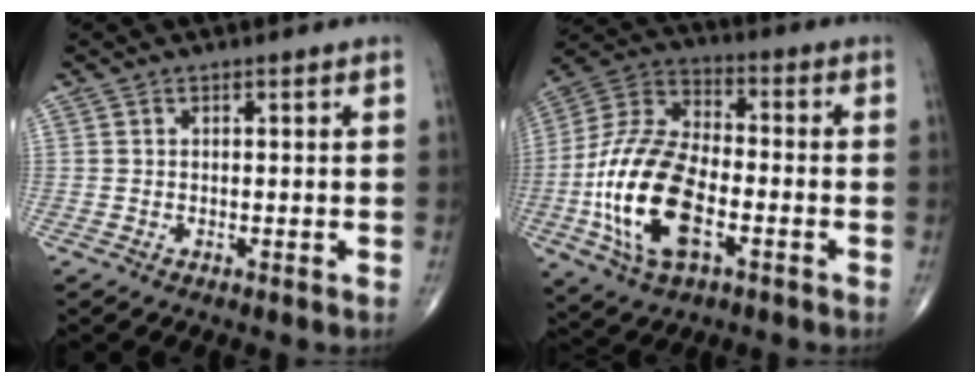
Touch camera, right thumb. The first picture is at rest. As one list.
[{"total": 20.3, "force": [-5.4, 10.6, 16.4], "torque": [-0.332, 0.021, -0.100]}]